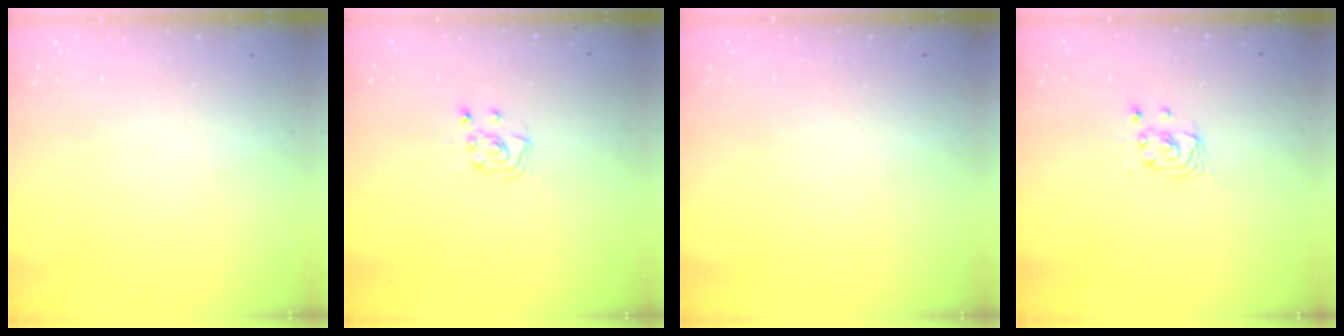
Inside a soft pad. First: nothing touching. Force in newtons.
{"total": 6.4, "press": 6.4, "slide": 0.6}
{"total": 0.0}
{"total": 2.8, "press": 2.8, "slide": 0.2}